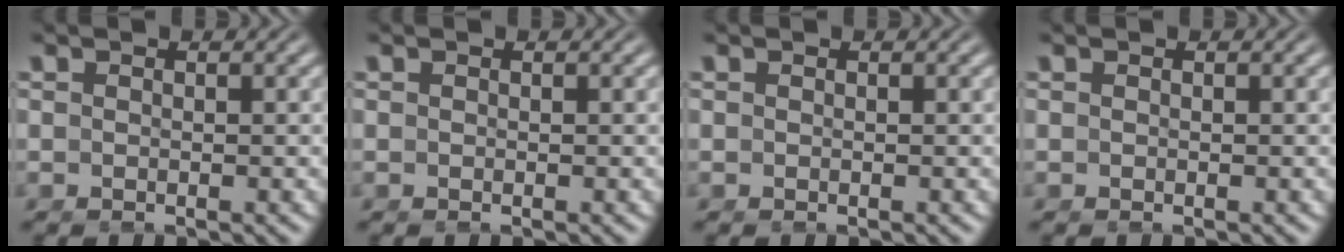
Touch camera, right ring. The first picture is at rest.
{"total": 0.0}
{"total": 0.0}
{"total": 0.0}